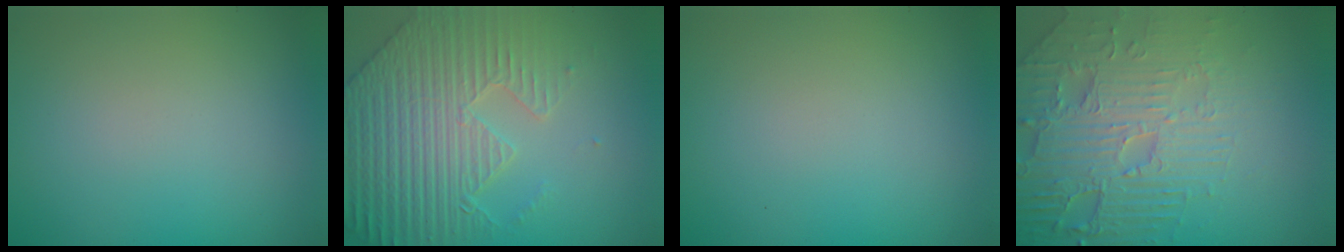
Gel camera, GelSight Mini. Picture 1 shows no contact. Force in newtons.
{"total": 7.1, "press": 5.9, "slide": 4.0}
{"total": 0.0}
{"total": 6.3, "press": 5.4, "slide": 3.3}